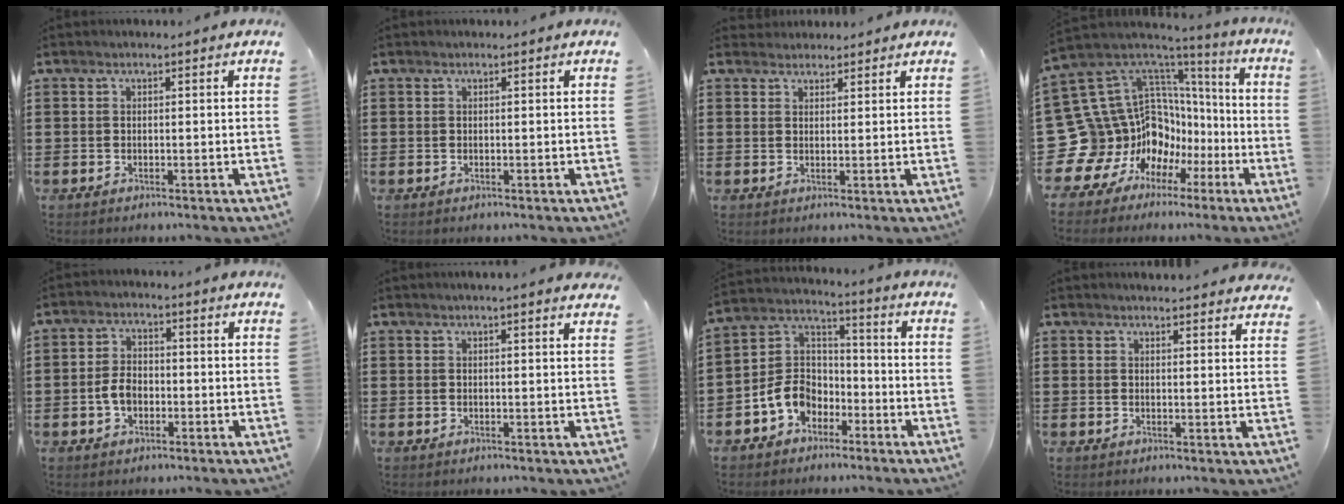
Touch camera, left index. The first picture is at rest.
{"total": 0.0}
{"total": 1.9, "force": [1.8, 0.6, 0.0], "torque": [-0.005, 0.003, 0.036]}
{"total": 15.3, "force": [-3.0, 13.9, 5.6], "torque": [-0.176, -0.043, 0.005]}
{"total": 4.0, "force": [-1.0, 2.6, 3.0], "torque": [-0.077, -0.001, -0.025]}
{"total": 1.6, "force": [1.4, -0.1, 0.8], "torque": [-0.018, 0.000, 0.026]}
{"total": 7.8, "force": [-4.0, 6.1, 2.9], "torque": [-0.091, 0.019, -0.083]}
{"total": 2.3, "force": [2.3, -0.1, 0.0], "torque": [-0.007, -0.006, 0.044]}